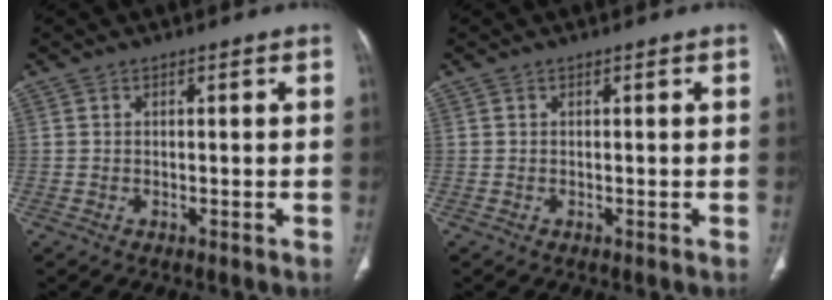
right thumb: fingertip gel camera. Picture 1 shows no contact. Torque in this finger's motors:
{"motor_torque": [0.00, 0.00, -0.02, -0.02, 0.00]}